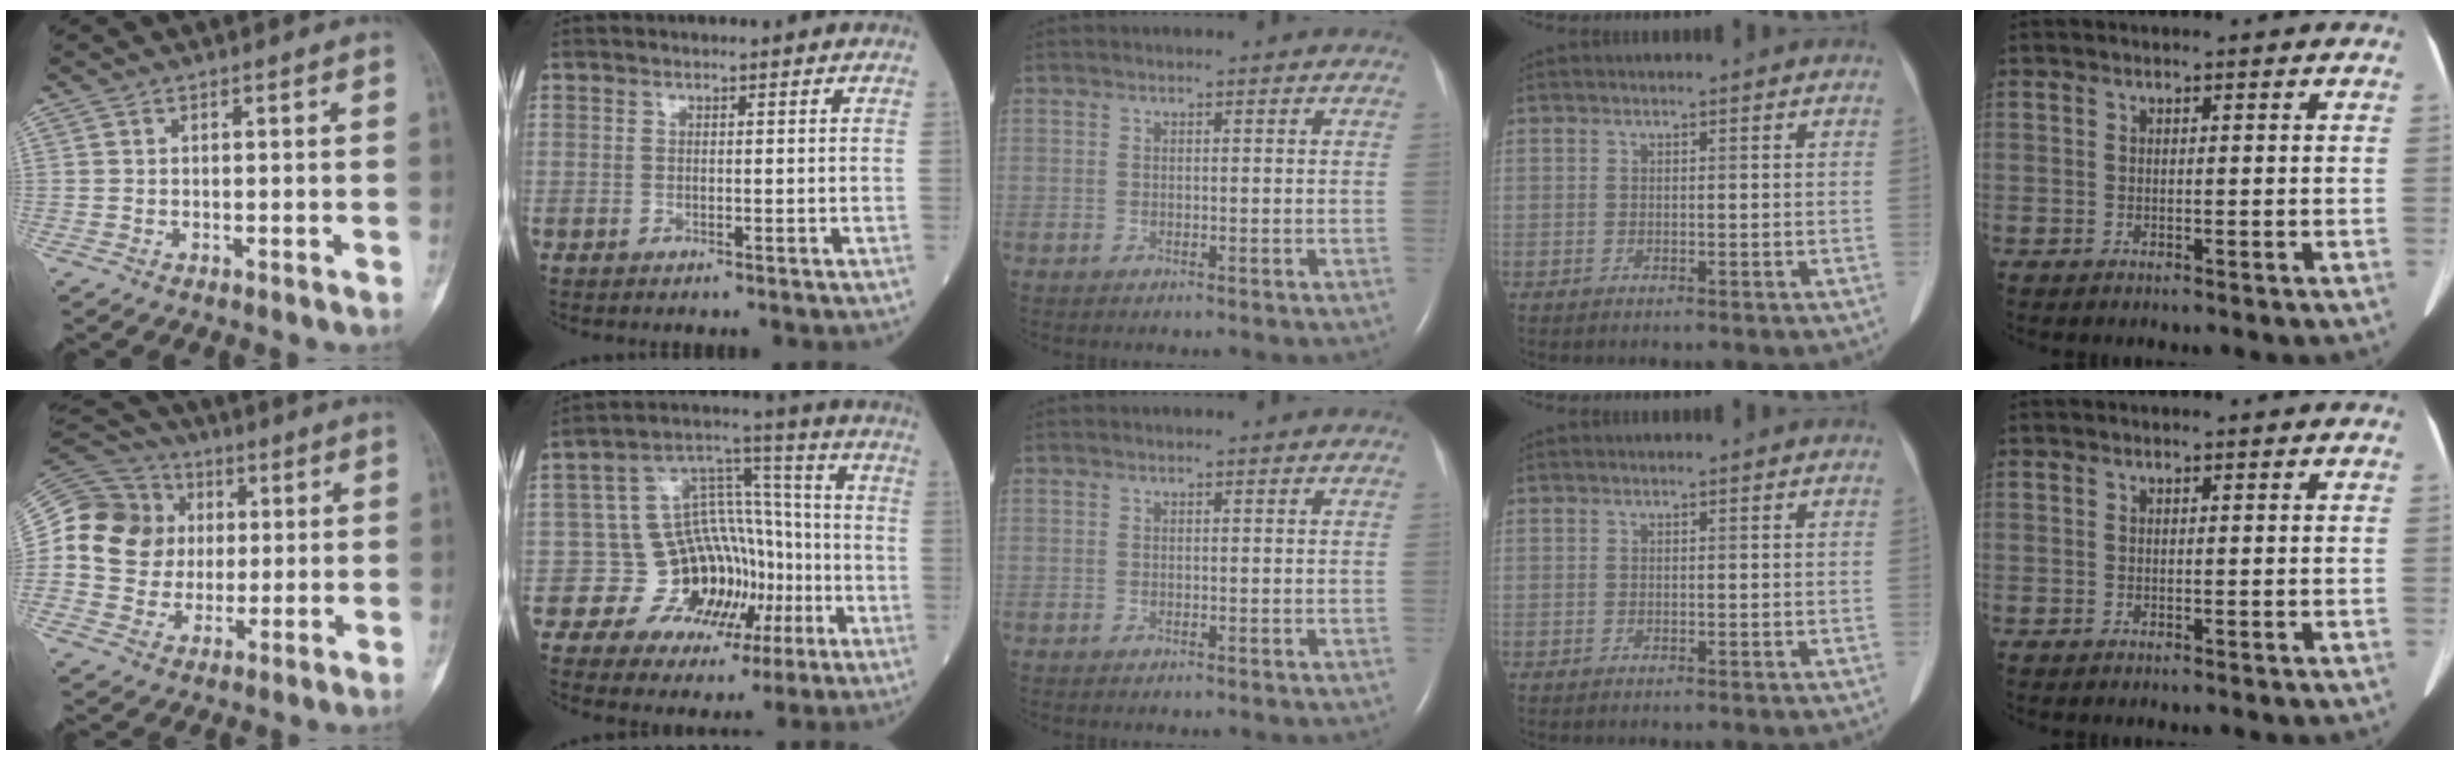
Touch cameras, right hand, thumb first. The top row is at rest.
{"thumb": {"total": 16.5, "force": [1.6, 15.2, 6.2], "torque": [-0.092, 0.031, 0.031]}, "index": {"total": 12.1, "force": [-4.0, 9.8, 5.9], "torque": [-0.079, 0.039, -0.054]}}